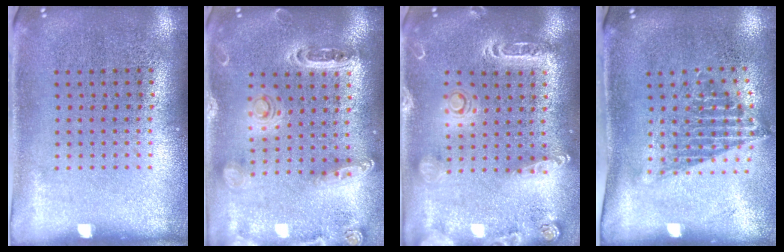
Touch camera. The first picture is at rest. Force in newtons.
{"total": 1.2, "press": 1.2, "slide": 0.2}
{"total": 2.0, "press": 1.9, "slide": 0.6}
{"total": 1.4, "press": 1.1, "slide": 0.9}